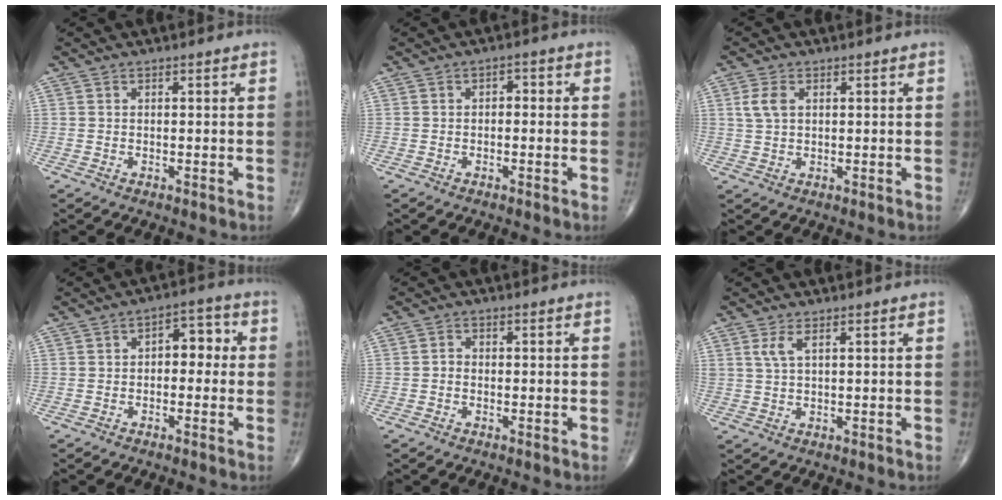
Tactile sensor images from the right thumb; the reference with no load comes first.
{"total": 1.9, "force": [0.0, 1.3, 1.5], "torque": [-0.007, 0.007, -0.009]}
{"total": 3.6, "force": [1.1, 2.2, 2.6], "torque": [-0.057, 0.004, 0.024]}
{"total": 5.9, "force": [0.2, 3.7, 4.6], "torque": [-0.028, 0.025, -0.008]}
{"total": 1.1, "force": [-0.3, 0.9, 0.6], "torque": [-0.002, 0.005, -0.009]}
{"total": 2.6, "force": [1.3, 0.9, 2.1], "torque": [-0.049, -0.001, 0.033]}